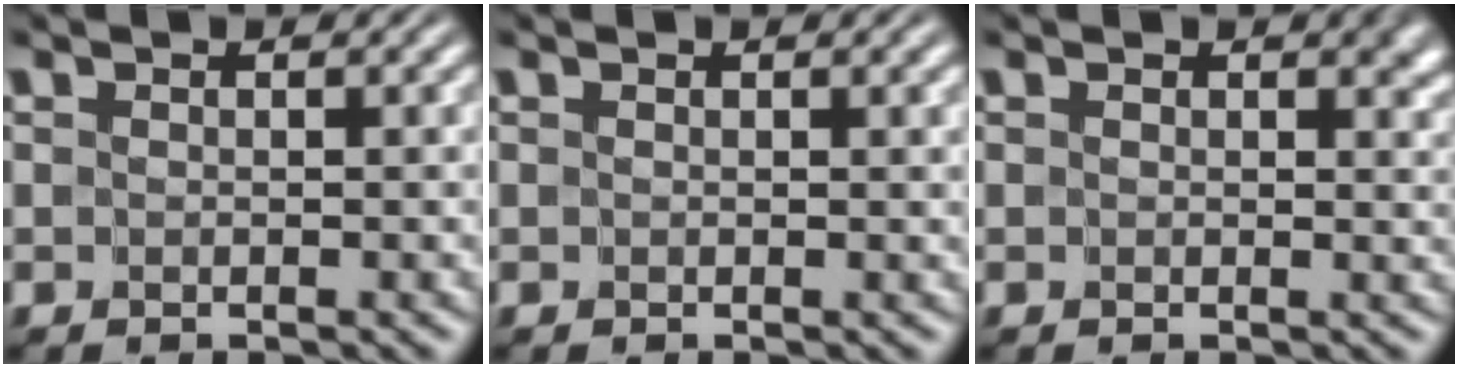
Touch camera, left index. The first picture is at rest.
{"total": 1.0, "force": [0.5, 0.2, 0.9], "torque": [-0.011, -0.002, 0.008]}
{"total": 2.9, "force": [1.1, 1.7, 2.1], "torque": [-0.016, 0.001, 0.013]}